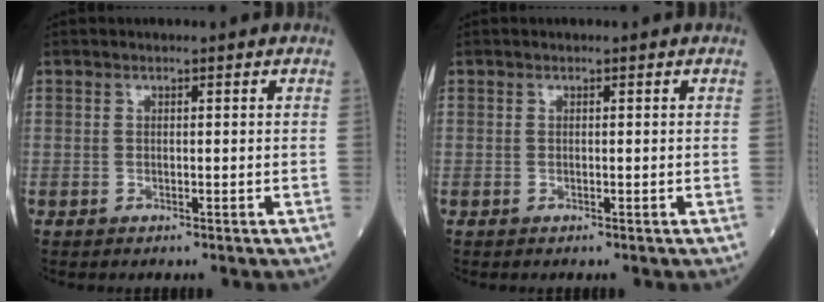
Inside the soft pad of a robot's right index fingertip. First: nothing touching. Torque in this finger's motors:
{"motor_torque": [0.00, 0.00, 0.00, -0.01]}